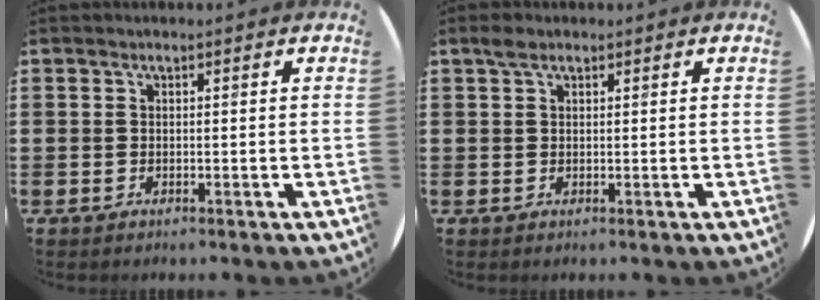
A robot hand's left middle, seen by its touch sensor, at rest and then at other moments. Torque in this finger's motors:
{"motor_torque": [0.38, -0.30, 0.01, 0.00]}